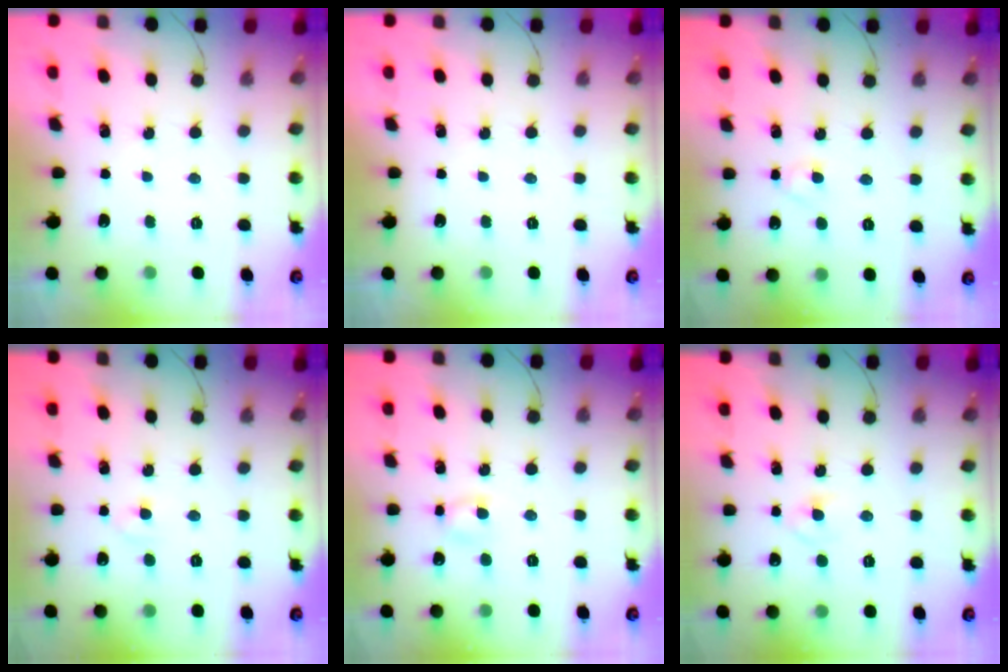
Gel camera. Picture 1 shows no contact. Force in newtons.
{"total": 0.0}
{"total": 2.5, "press": 2.3, "slide": 1.1}
{"total": 2.4, "press": 2.2, "slide": 1.0}
{"total": 4.4, "press": 4.3, "slide": 1.0}
{"total": 2.9, "press": 2.7, "slide": 1.2}